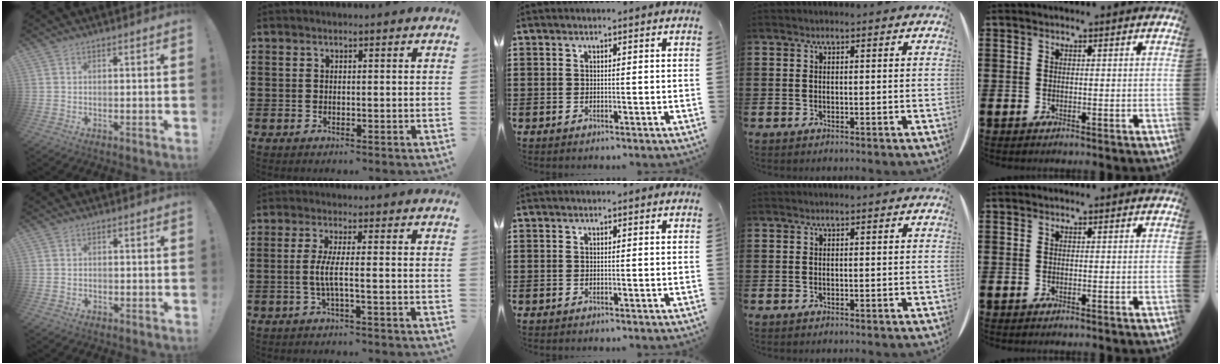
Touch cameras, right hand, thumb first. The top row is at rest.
{"thumb": {"total": 1.2, "force": [-0.4, 1.1, 0.3], "torque": [-0.010, 0.005, -0.007]}, "index": {"total": 4.2, "force": [-1.2, -0.1, 4.1], "torque": [-0.097, -0.014, -0.032]}}